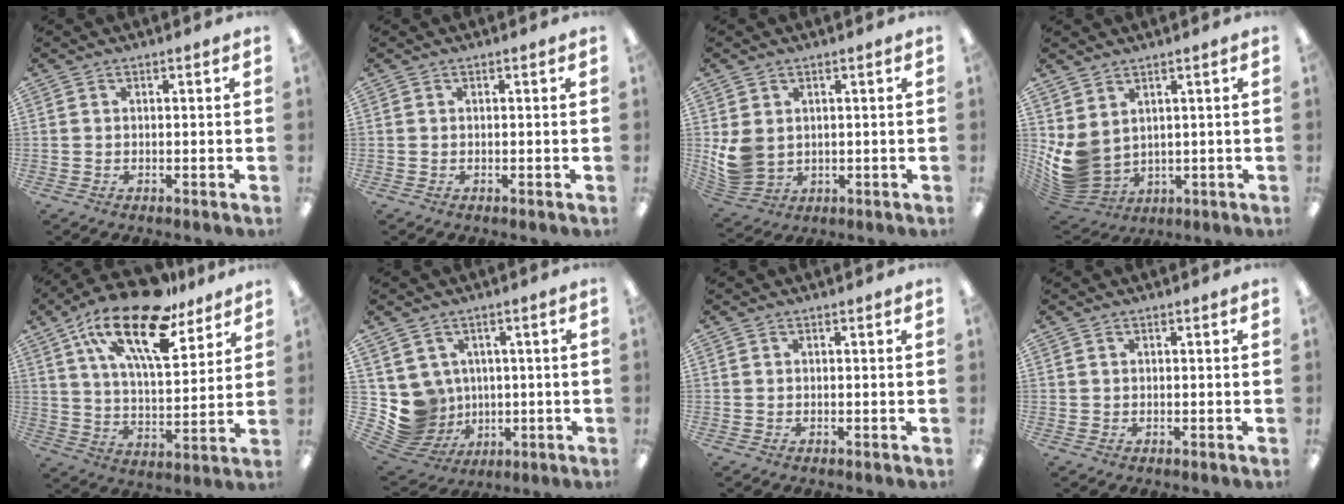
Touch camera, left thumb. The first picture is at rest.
{"total": 0.0}
{"total": 6.9, "force": [1.2, 5.6, 3.8], "torque": [-0.090, -0.004, 0.026]}
{"total": 7.6, "force": [2.1, 6.0, 4.3], "torque": [-0.120, -0.026, 0.047]}
{"total": 22.5, "force": [14.4, 8.9, 14.8], "torque": [-0.246, -0.075, 0.245]}
{"total": 8.8, "force": [0.8, 8.7, 1.2], "torque": [-0.066, -0.017, 0.027]}
{"total": 0.0}
{"total": 0.5, "force": [0.3, 0.4, 0.1], "torque": [-0.001, 0.004, 0.005]}